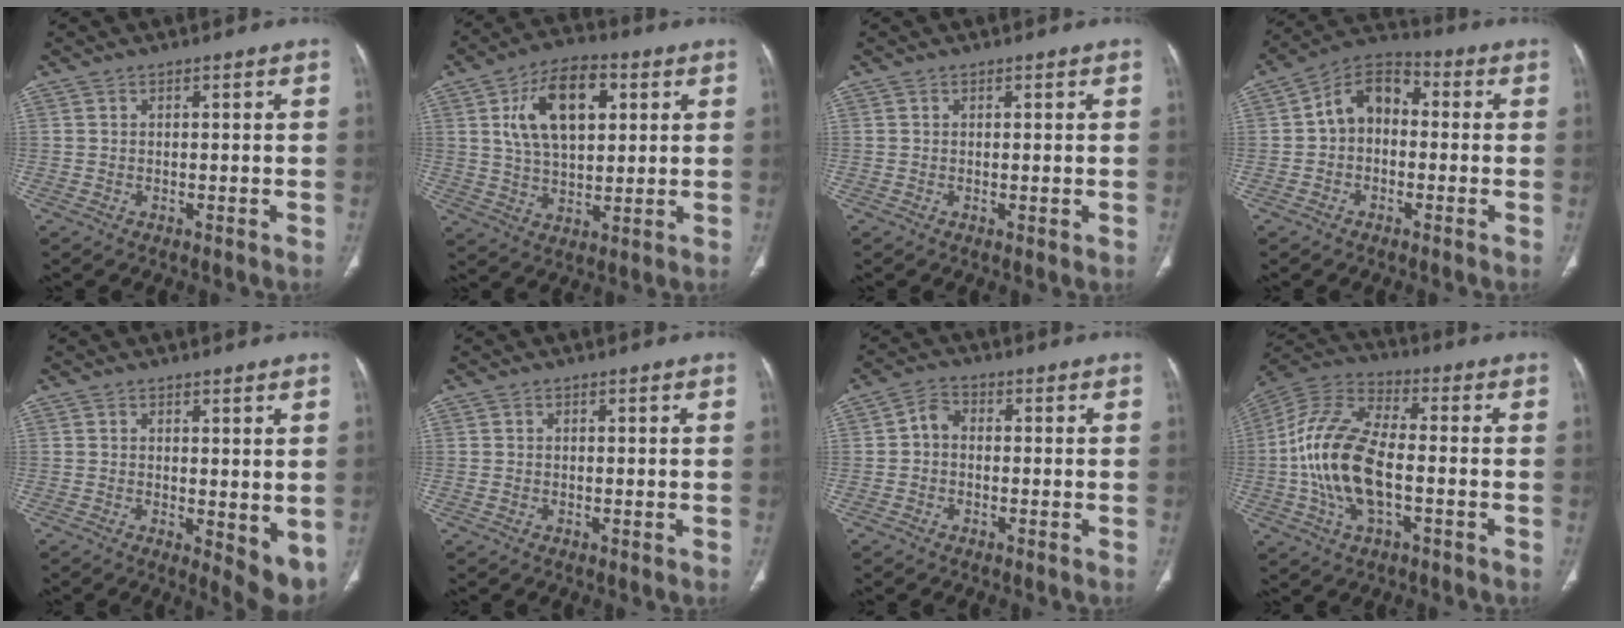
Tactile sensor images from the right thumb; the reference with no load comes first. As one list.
[{"total": 14.5, "force": [4.5, 8.1, 11.2], "torque": [-0.174, 0.000, 0.078]}, {"total": 0.5, "force": [0.0, 0.1, 0.5], "torque": [-0.014, -0.005, 0.002]}, {"total": 8.3, "force": [-0.4, 6.2, 5.5], "torque": [-0.065, 0.031, -0.029]}, {"total": 6.4, "force": [0.0, 2.7, 5.8], "torque": [-0.068, -0.019, 0.006]}, {"total": 0.6, "force": [-0.1, 0.5, 0.4], "torque": [-0.007, 0.000, -0.001]}, {"total": 3.4, "force": [-0.3, 2.7, 2.1], "torque": [-0.030, 0.013, -0.015]}, {"total": 17.0, "force": [-2.6, 8.2, 14.6], "torque": [-0.302, 0.027, -0.052]}]